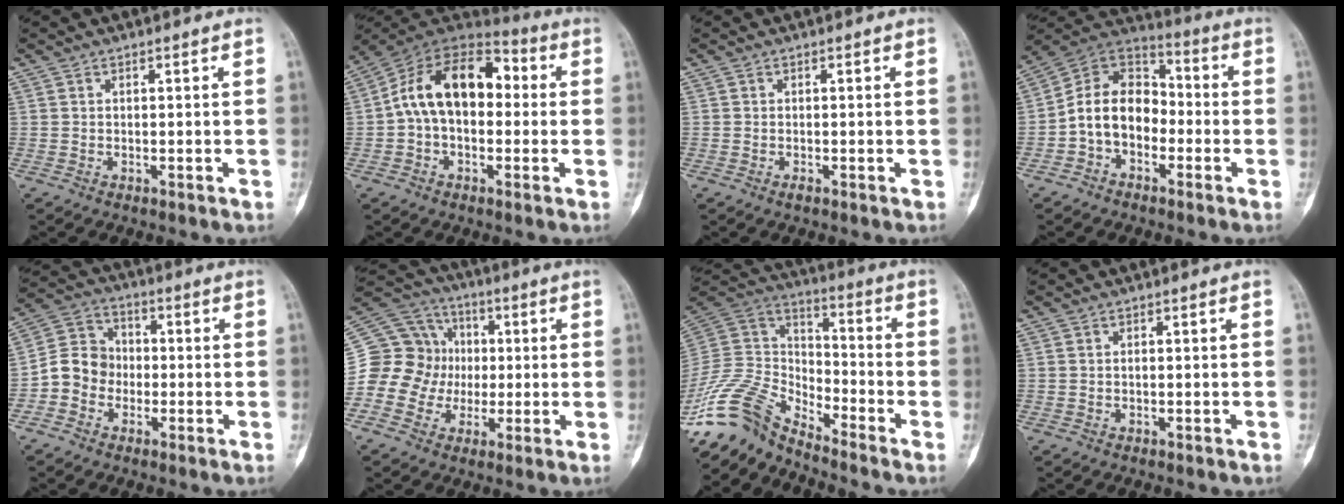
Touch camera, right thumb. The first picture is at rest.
{"total": 16.7, "force": [1.0, 10.6, 12.8], "torque": [-0.189, 0.049, 0.003]}
{"total": 0.6, "force": [-0.2, 0.2, 0.5], "torque": [-0.006, -0.001, -0.007]}
{"total": 12.4, "force": [-2.9, 9.1, 7.8], "torque": [-0.112, 0.055, -0.066]}
{"total": 8.4, "force": [-2.1, 7.4, 3.3], "torque": [-0.037, 0.032, -0.052]}
{"total": 16.0, "force": [-1.1, 15.2, 5.0], "torque": [-0.078, 0.060, -0.019]}
{"total": 13.9, "force": [-12.1, 4.9, 4.7], "torque": [-0.096, 0.091, -0.249]}
{"total": 0.0}